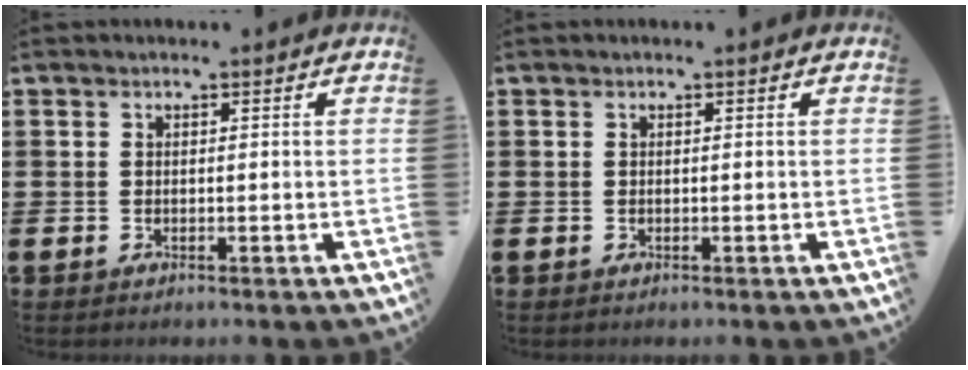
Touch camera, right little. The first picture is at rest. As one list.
[{"total": 0.0}]